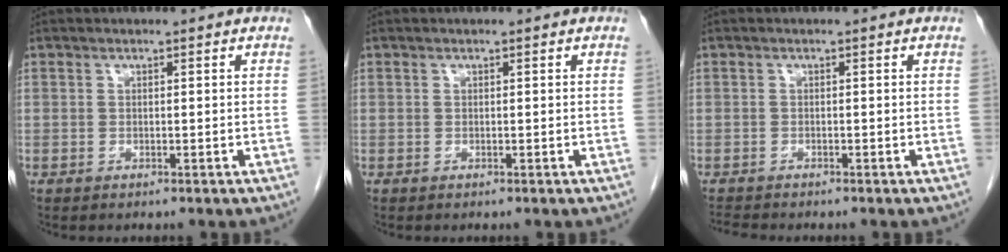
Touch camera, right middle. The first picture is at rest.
{"total": 0.0}
{"total": 1.6, "force": [-1.5, -0.1, 0.1], "torque": [-0.006, -0.008, -0.029]}